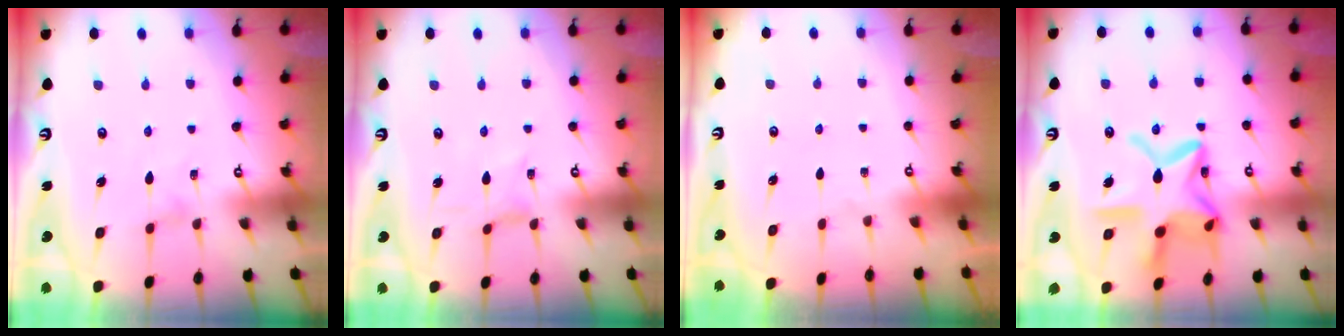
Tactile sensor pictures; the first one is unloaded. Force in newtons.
{"total": 0.0}
{"total": 0.0}
{"total": 19.0, "press": 18.9, "slide": 1.6}